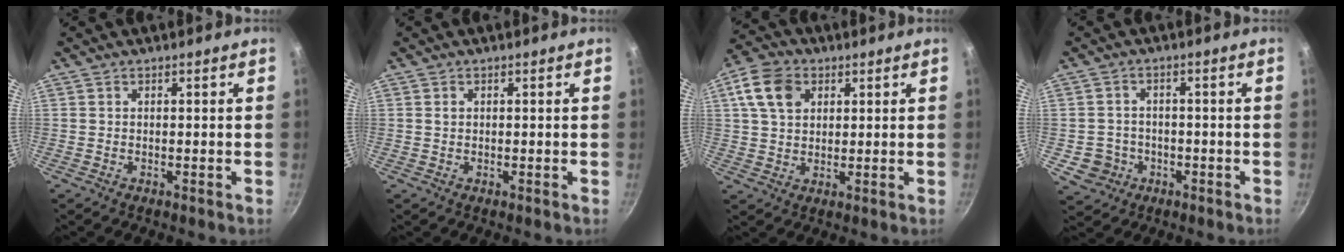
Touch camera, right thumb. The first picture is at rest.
{"total": 0.8, "force": [0.2, 0.7, 0.4], "torque": [-0.006, 0.002, 0.005]}
{"total": 9.3, "force": [3.2, 6.8, 5.5], "torque": [-0.087, 0.004, 0.052]}
{"total": 5.3, "force": [-1.6, 5.0, 1.2], "torque": [-0.002, 0.020, -0.015]}